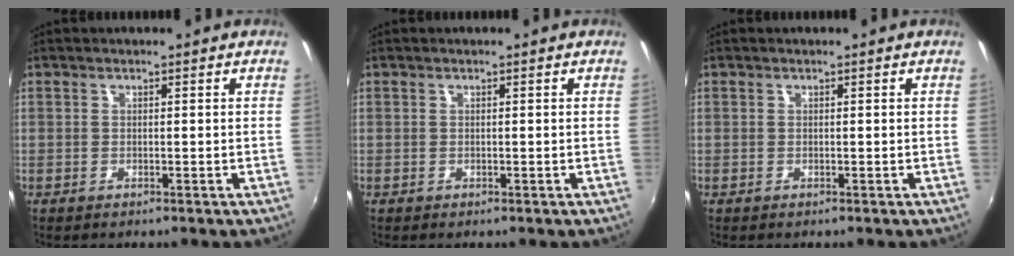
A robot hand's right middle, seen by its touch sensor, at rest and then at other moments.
{"total": 0.0}
{"total": 0.0}